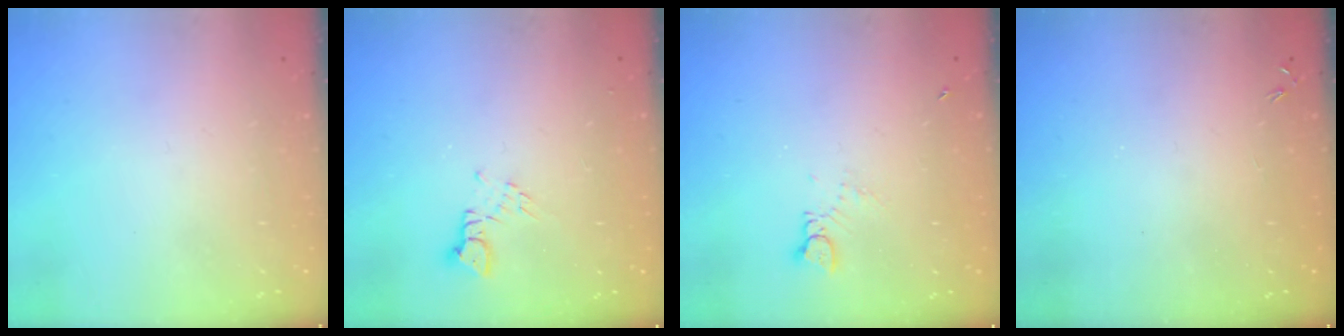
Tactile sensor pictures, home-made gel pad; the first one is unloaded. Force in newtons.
{"total": 2.4, "press": 2.3, "slide": 0.3}
{"total": 1.5, "press": 1.4, "slide": 0.2}
{"total": 0.0}